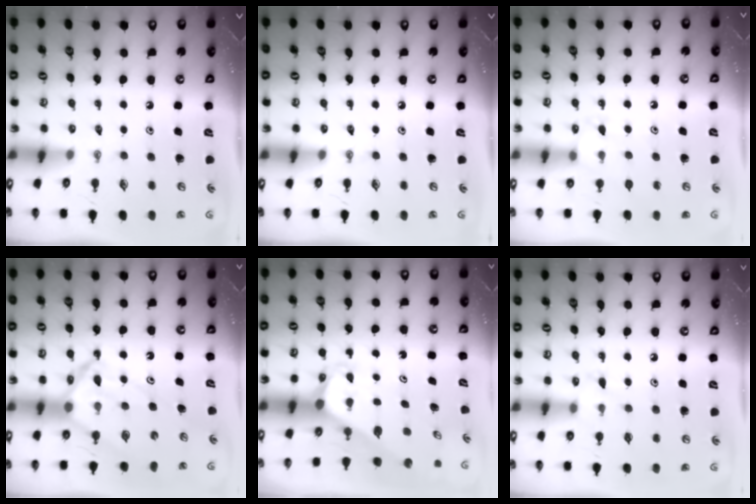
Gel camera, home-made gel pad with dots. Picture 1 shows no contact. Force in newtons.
{"total": 0.0}
{"total": 5.2, "press": 5.1, "slide": 0.7}
{"total": 11.8, "press": 11.8, "slide": 1.2}
{"total": 2.0, "press": 2.0, "slide": 0.1}
{"total": 6.1, "press": 6.1, "slide": 0.5}